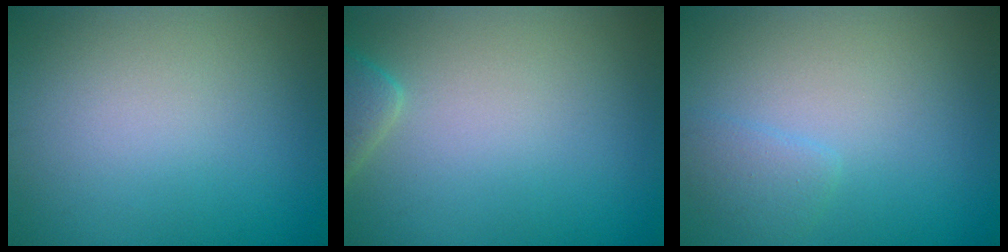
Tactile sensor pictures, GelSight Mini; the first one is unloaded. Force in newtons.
{"total": 2.4, "press": 2.4, "slide": 0.3}
{"total": 1.4, "press": 1.4, "slide": 0.2}